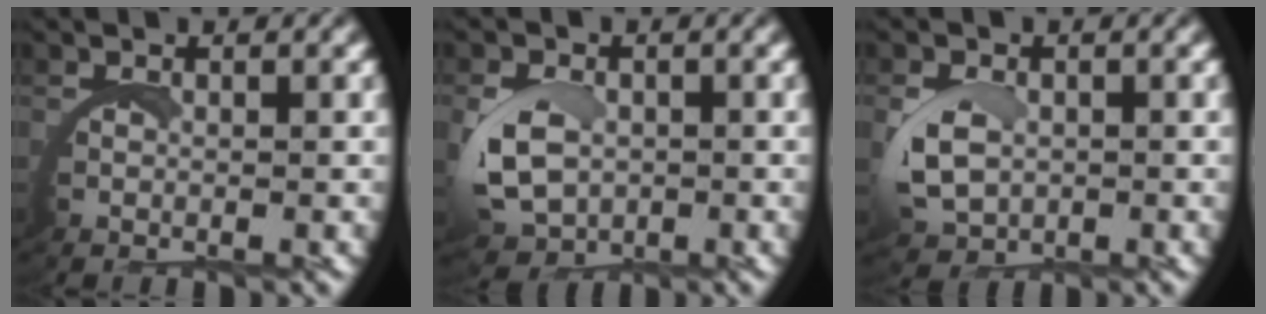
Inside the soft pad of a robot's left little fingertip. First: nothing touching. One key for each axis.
{"total": 4.3, "fx": -0.1, "fy": 3.2, "fz": 2.8, "tx": -0.082, "ty": -0.019, "tz": 0.010}
{"total": 3.1, "fx": 0.3, "fy": 2.1, "fz": 2.2, "tx": -0.067, "ty": -0.008, "tz": 0.012}